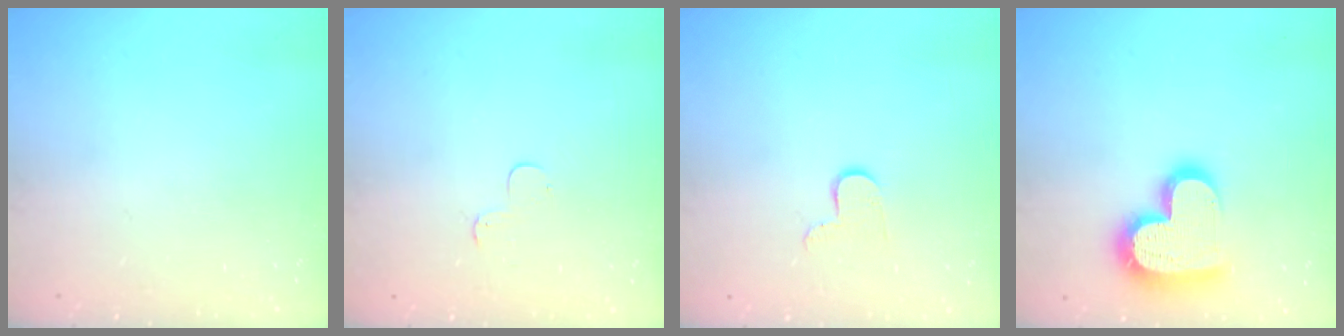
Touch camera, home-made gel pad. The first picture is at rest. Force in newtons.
{"total": 3.8, "press": 3.8, "slide": 0.5}
{"total": 7.1, "press": 7.1, "slide": 0.7}
{"total": 17.1, "press": 17.0, "slide": 1.2}